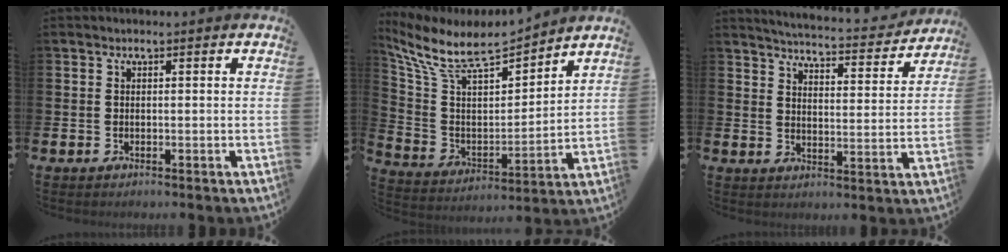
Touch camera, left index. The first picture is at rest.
{"total": 7.9, "force": [7.0, 2.2, 2.9], "torque": [-0.098, -0.052, 0.119]}
{"total": 4.6, "force": [4.6, 0.2, 0.8], "torque": [-0.032, -0.041, 0.073]}